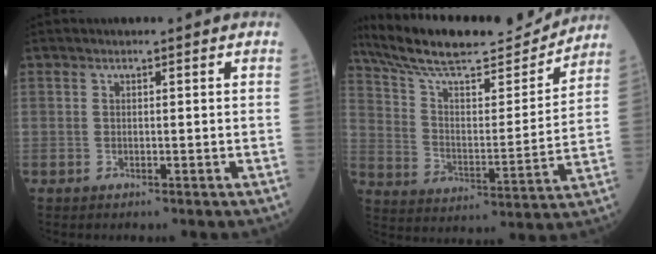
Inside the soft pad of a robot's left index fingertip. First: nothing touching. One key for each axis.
{"total": 19.9, "fx": 18.4, "fy": 3.1, "fz": 6.9, "tx": -0.121, "ty": 0.000, "tz": 0.288}